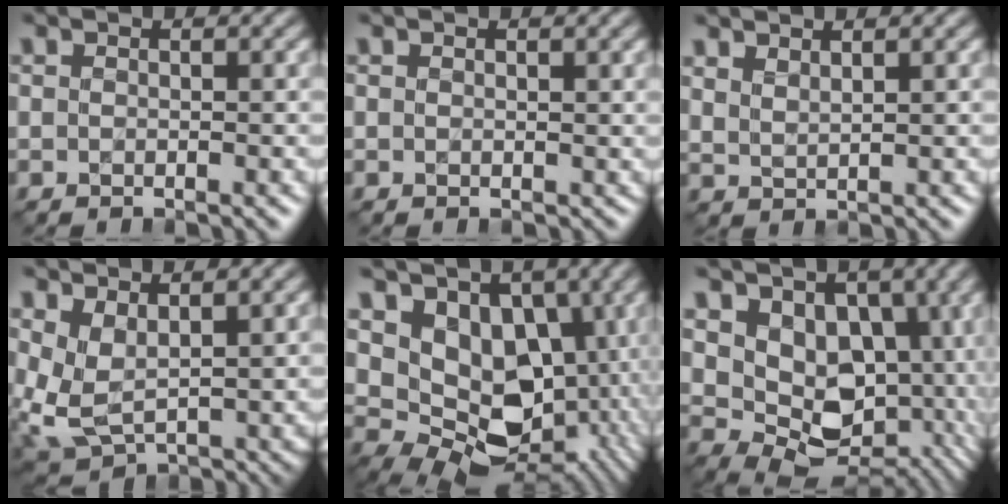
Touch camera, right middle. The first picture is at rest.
{"total": 0.0}
{"total": 1.6, "force": [1.5, 0.1, 0.4], "torque": [-0.009, -0.001, 0.037]}
{"total": 5.7, "force": [1.2, 3.5, 4.3], "torque": [-0.102, -0.022, 0.035]}
{"total": 11.6, "force": [2.6, 7.7, 8.2], "torque": [-0.129, -0.007, 0.048]}
{"total": 9.3, "force": [2.1, 6.4, 6.4], "torque": [-0.103, -0.012, 0.042]}